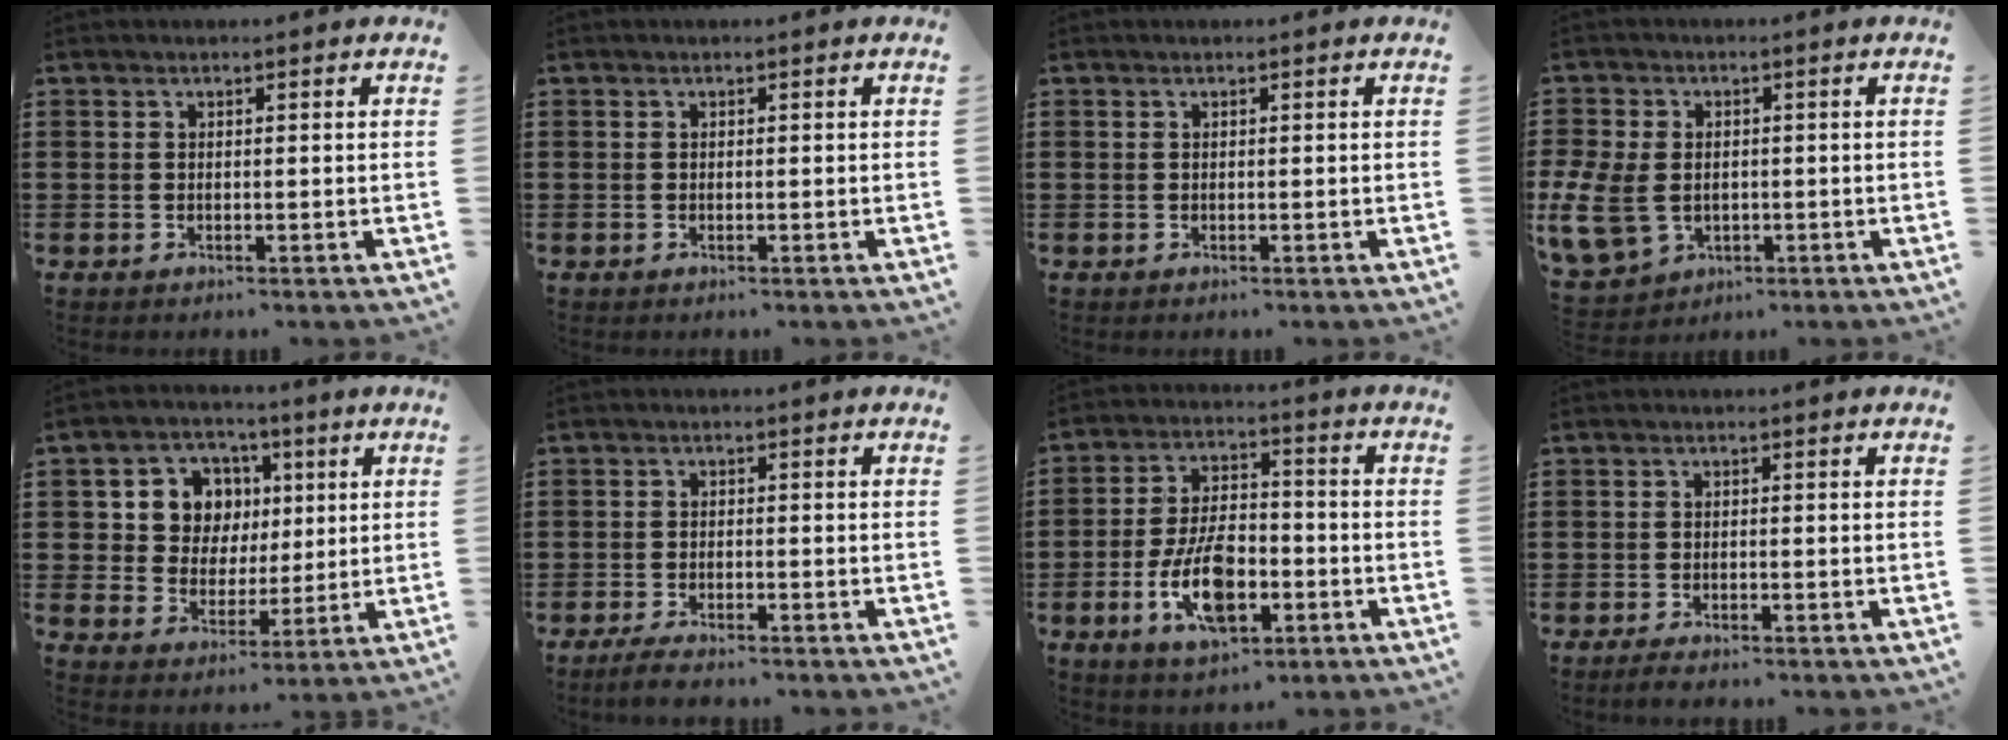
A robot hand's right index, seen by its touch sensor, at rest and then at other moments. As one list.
[{"total": 0.0}, {"total": 0.0}, {"total": 7.9, "force": [-1.2, 5.9, 5.1], "torque": [-0.149, -0.001, -0.026]}, {"total": 8.6, "force": [2.3, 7.7, 3.1], "torque": [-0.082, 0.016, 0.042]}, {"total": 2.1, "force": [-2.0, 0.2, 0.7], "torque": [-0.020, 0.003, -0.041]}, {"total": 11.0, "force": [-3.9, 5.4, 8.7], "torque": [-0.177, -0.001, -0.072]}, {"total": 1.2, "force": [-1.1, 0.0, 0.2], "torque": [-0.005, -0.001, -0.021]}]